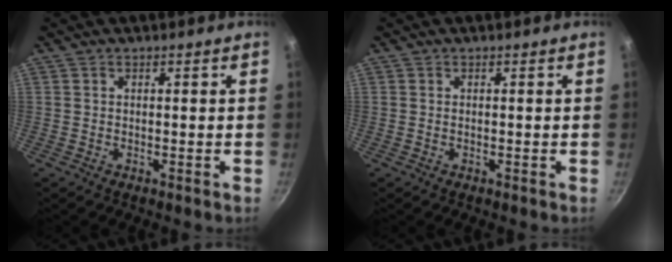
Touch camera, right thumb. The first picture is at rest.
{"total": 0.0}